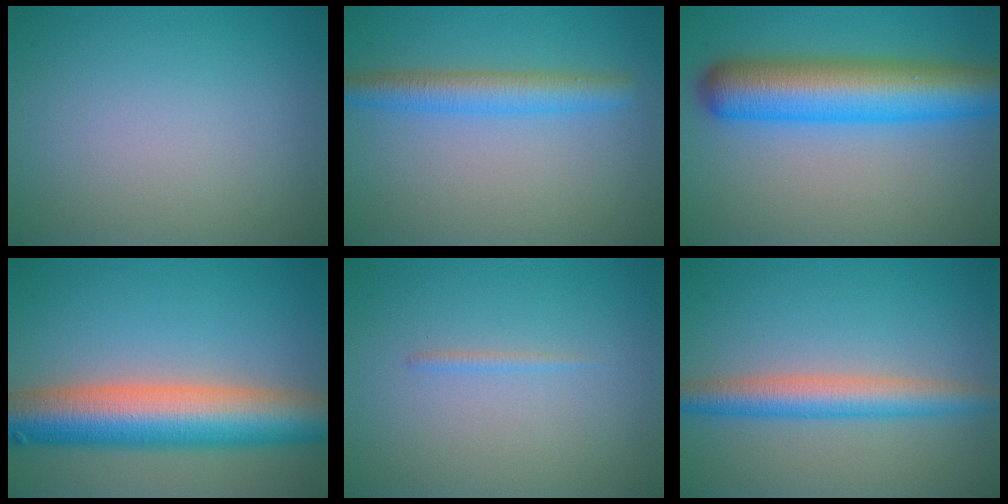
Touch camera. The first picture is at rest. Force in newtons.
{"total": 3.7, "press": 3.7, "slide": 0.2}
{"total": 9.5, "press": 9.5, "slide": 0.2}
{"total": 10.6, "press": 10.6, "slide": 0.5}
{"total": 0.6, "press": 0.6, "slide": 0.0}
{"total": 4.3, "press": 4.3, "slide": 0.1}